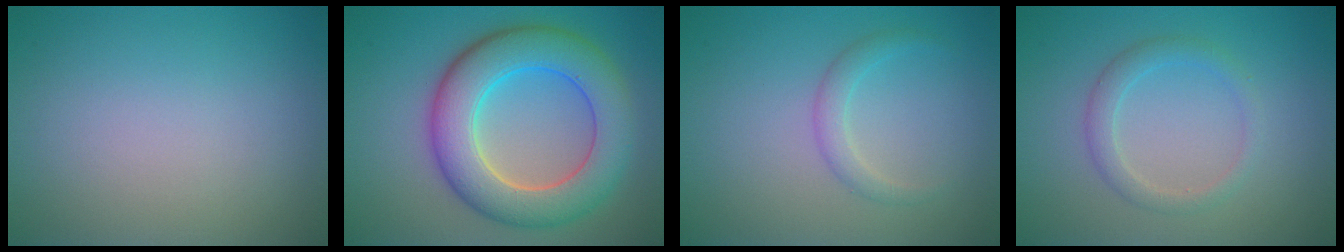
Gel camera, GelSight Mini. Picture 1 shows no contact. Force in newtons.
{"total": 8.7, "press": 8.7, "slide": 0.3}
{"total": 1.6, "press": 1.6, "slide": 0.0}
{"total": 2.1, "press": 2.1, "slide": 0.2}